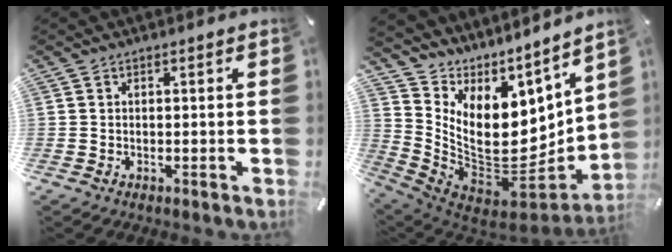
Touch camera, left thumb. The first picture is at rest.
{"total": 15.4, "force": [1.9, 11.6, 10.0], "torque": [-0.201, -0.076, 0.044]}